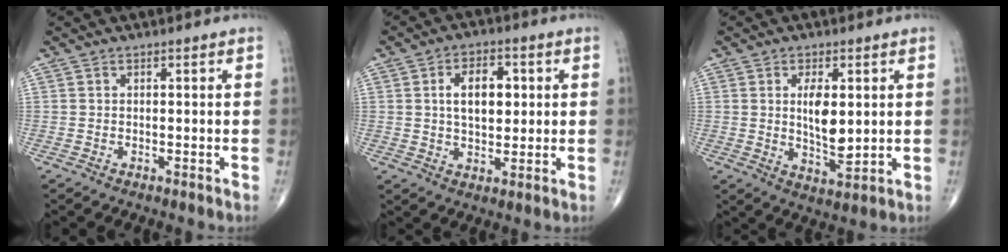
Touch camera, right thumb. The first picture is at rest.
{"total": 8.8, "force": [1.7, 5.3, 6.8], "torque": [-0.089, 0.002, 0.030]}
{"total": 7.9, "force": [1.3, 3.4, 6.9], "torque": [-0.109, -0.019, 0.029]}